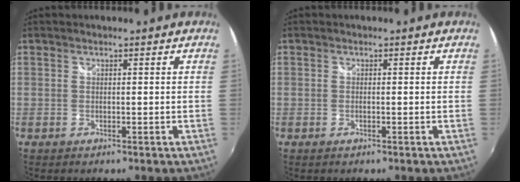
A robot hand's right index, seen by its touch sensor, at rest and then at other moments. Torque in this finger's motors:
{"motor_torque": [0.04, 0.04, 0.04, 0.02]}